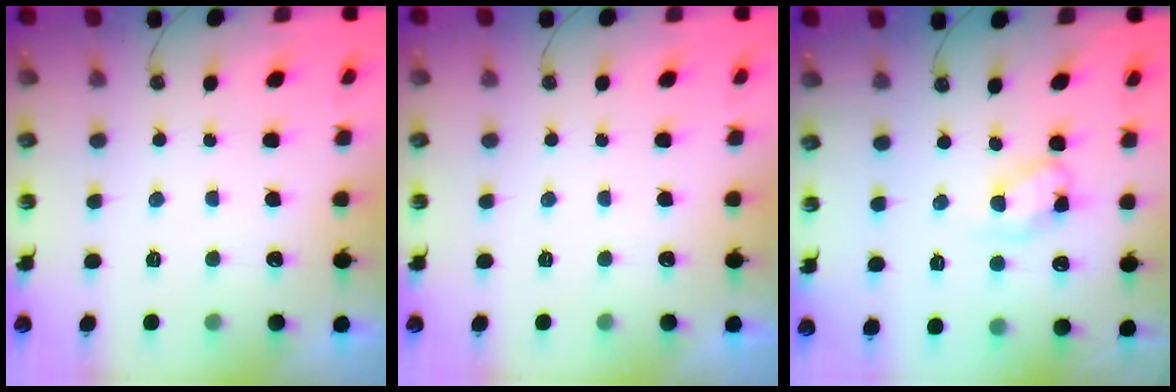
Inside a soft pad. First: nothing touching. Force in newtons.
{"total": 0.0}
{"total": 10.7, "press": 10.6, "slide": 0.5}